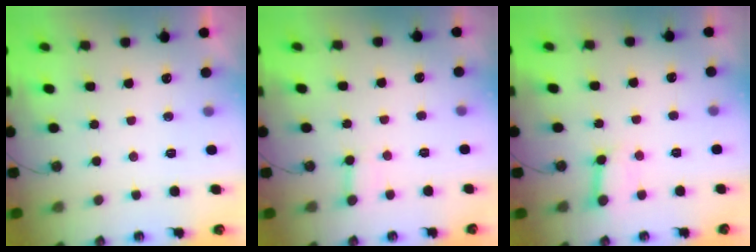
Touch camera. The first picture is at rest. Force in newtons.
{"total": 3.0, "press": 3.0, "slide": 0.5}
{"total": 5.9, "press": 5.9, "slide": 0.3}